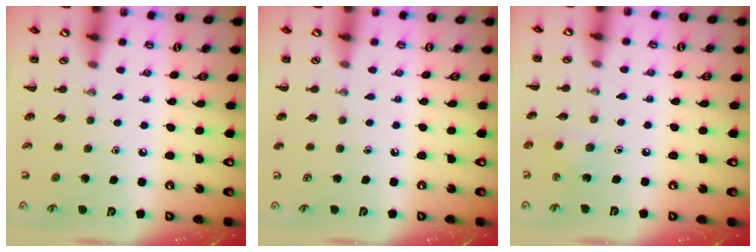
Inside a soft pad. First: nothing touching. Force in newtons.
{"total": 0.0}
{"total": 3.0, "press": 2.8, "slide": 0.9}